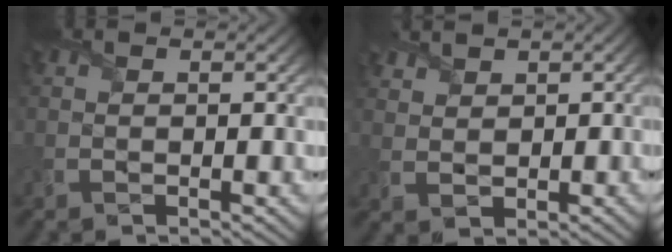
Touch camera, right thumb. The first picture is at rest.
{"total": 2.9, "force": [2.1, 2.0, 0.6], "torque": [-0.029, -0.008, 0.052]}